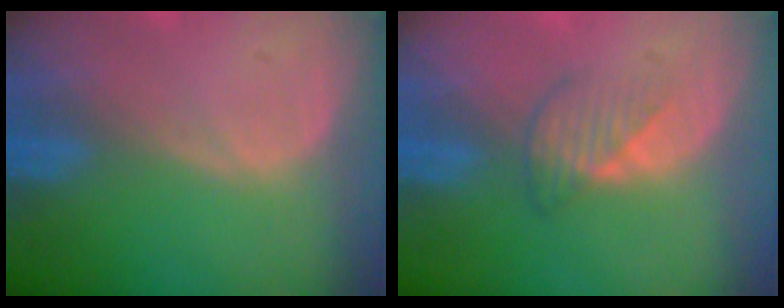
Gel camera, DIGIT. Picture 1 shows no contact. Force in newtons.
{"total": 3.0, "press": 2.9, "slide": 0.7}